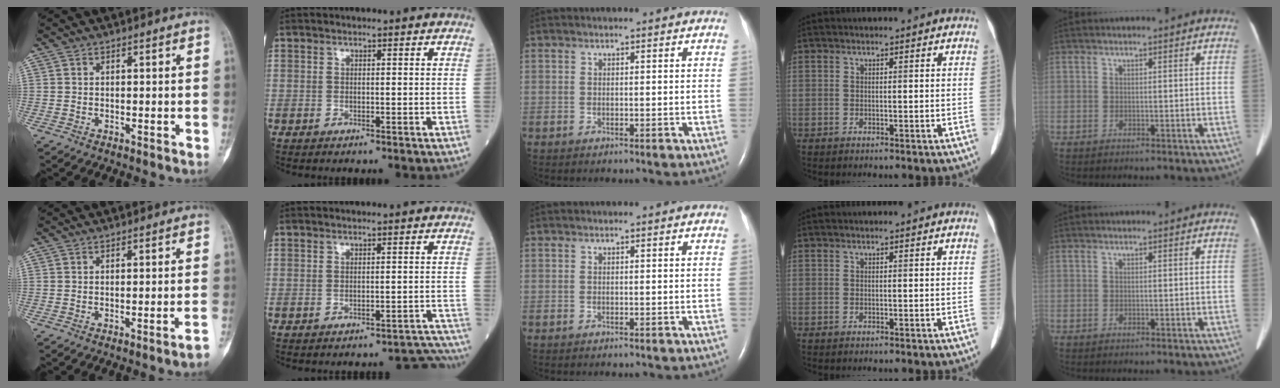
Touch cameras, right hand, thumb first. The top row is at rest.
{"thumb": {"total": 2.6, "force": [-1.9, -0.4, 1.6], "torque": [-0.031, 0.017, -0.021]}, "index": {"total": 4.9, "force": [-4.9, 0.7, -0.4], "torque": [0.025, 0.021, -0.049]}}